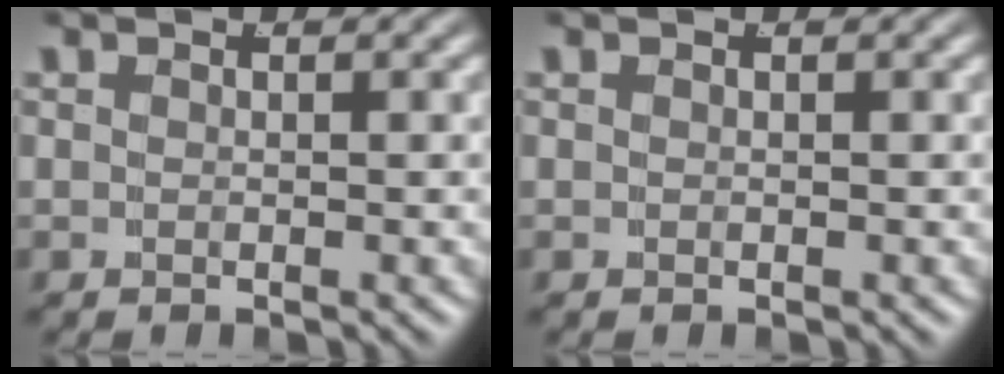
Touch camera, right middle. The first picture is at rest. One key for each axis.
{"total": 0.0}